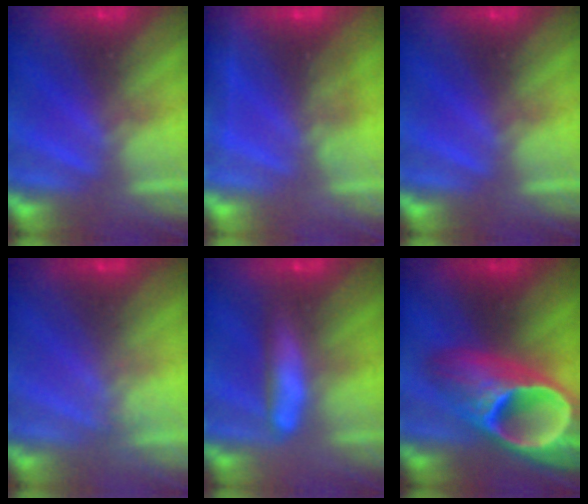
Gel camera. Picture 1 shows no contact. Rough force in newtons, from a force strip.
{"total": 2.2}
{"total": 0.0}
{"total": 1.1}
{"total": 10.8}
{"total": 9.6}